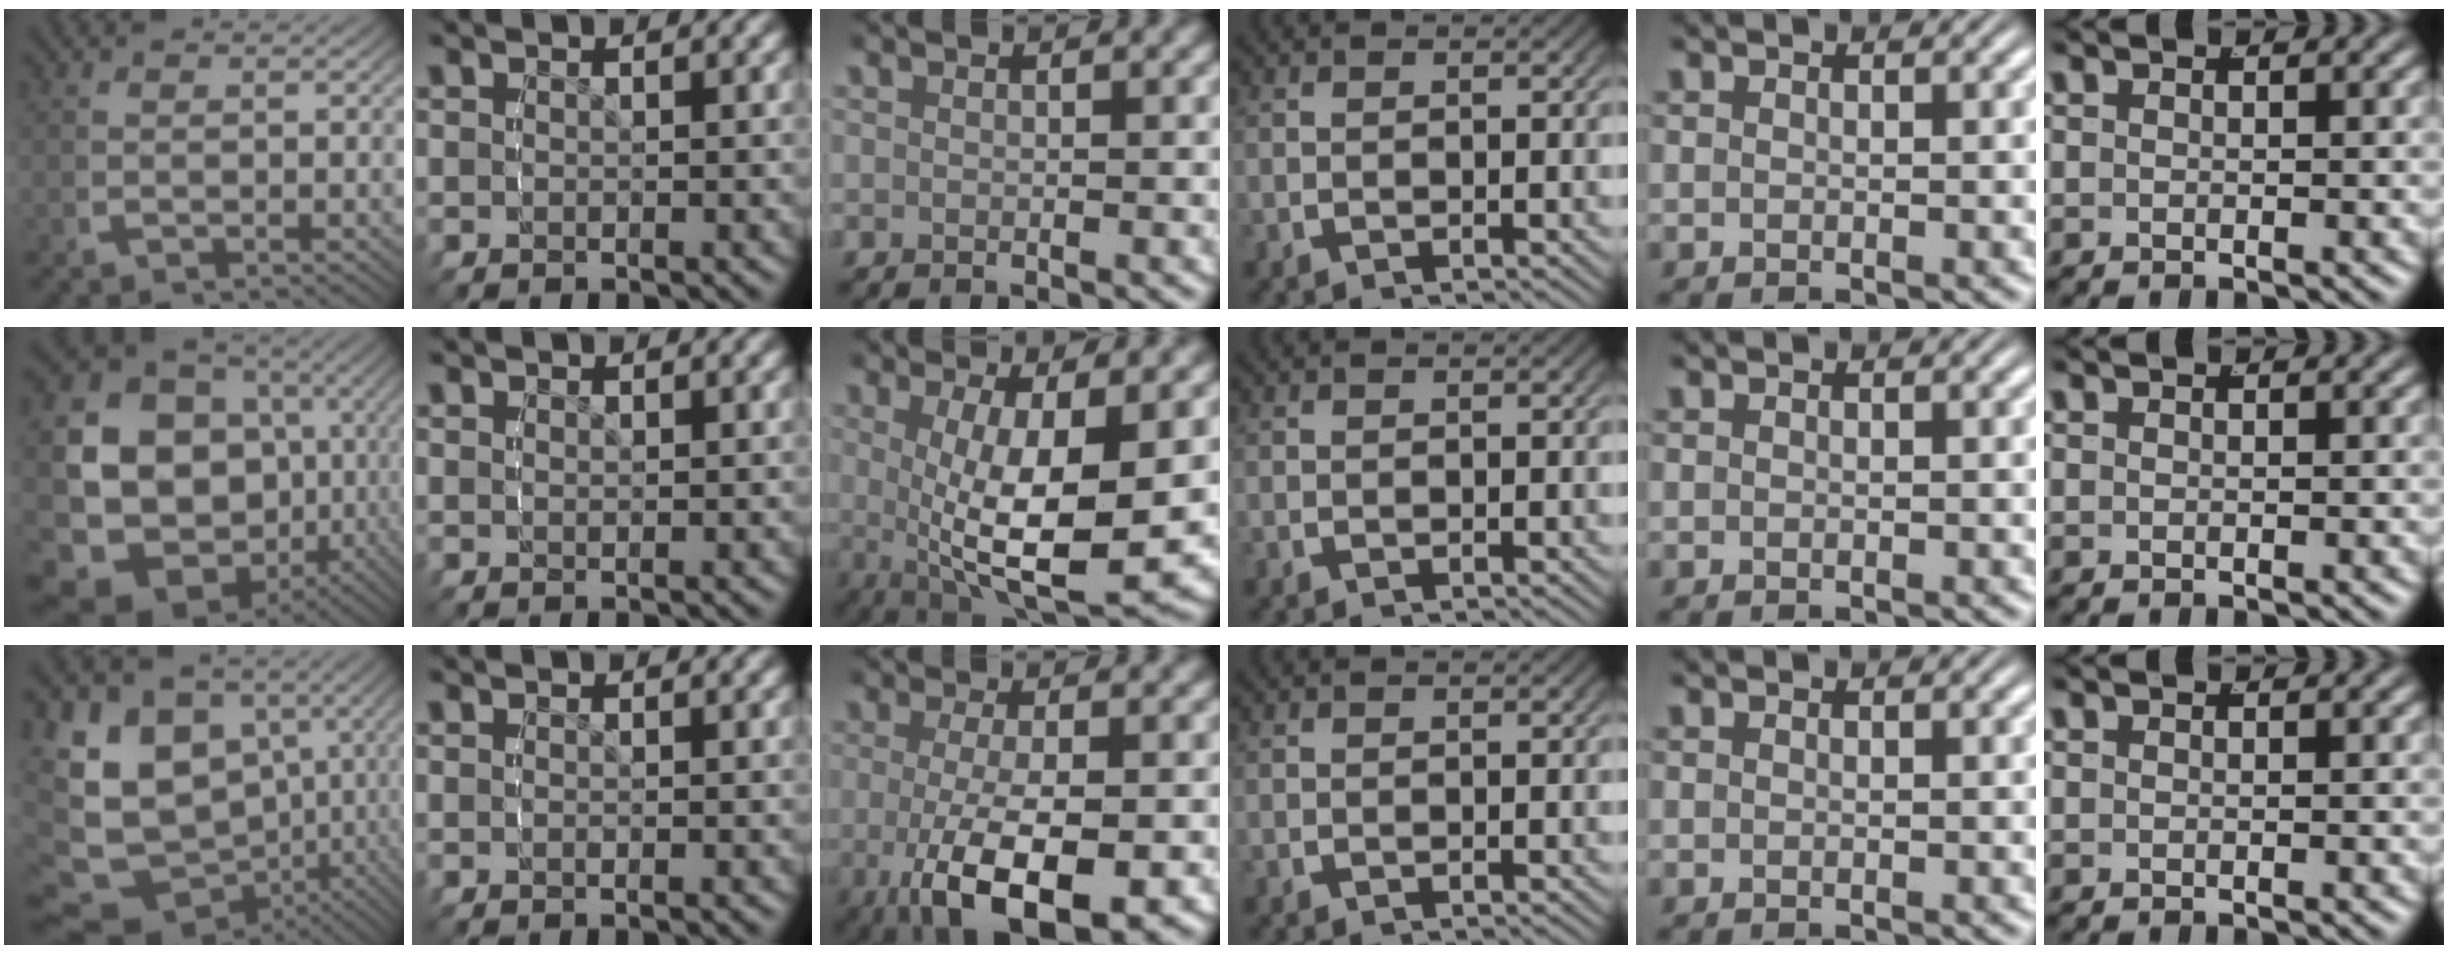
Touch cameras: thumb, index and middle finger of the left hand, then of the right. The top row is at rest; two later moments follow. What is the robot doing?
{"motion": "grasp_and_lifting", "object": "cloth"}